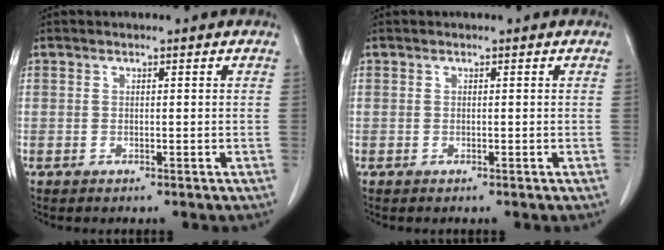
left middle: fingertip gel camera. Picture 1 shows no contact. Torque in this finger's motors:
{"motor_torque": [1.08, -1.06, 0.06, 0.00]}